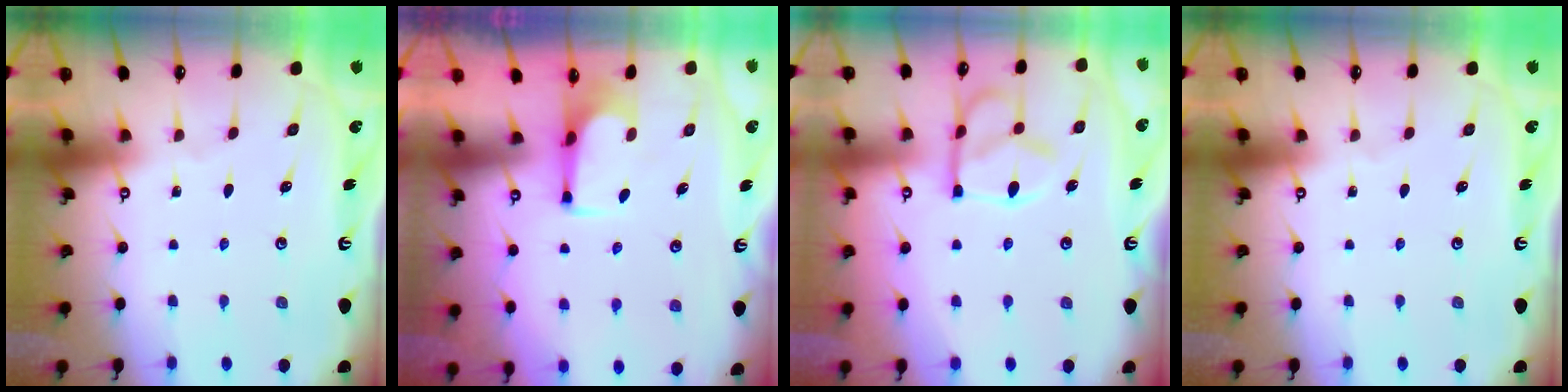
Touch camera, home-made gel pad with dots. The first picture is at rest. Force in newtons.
{"total": 3.7, "press": 3.6, "slide": 0.7}
{"total": 12.5, "press": 12.5, "slide": 0.9}
{"total": 0.0}